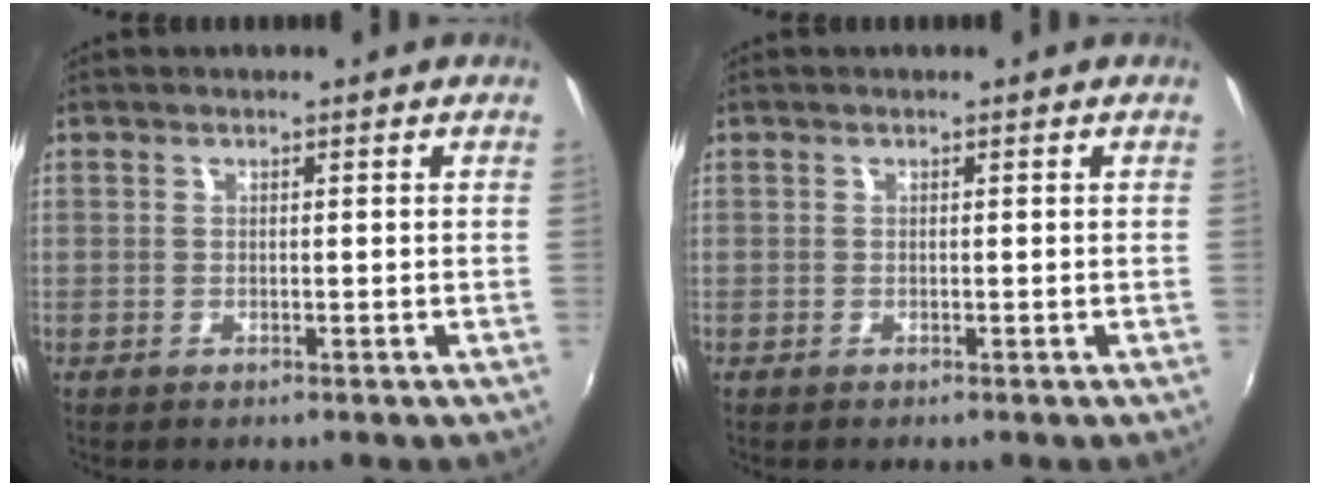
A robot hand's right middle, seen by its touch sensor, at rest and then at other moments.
{"total": 0.0}